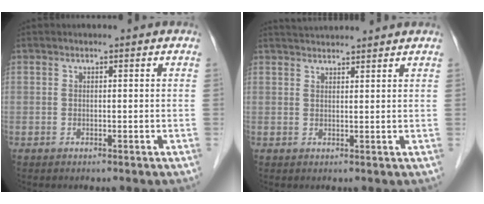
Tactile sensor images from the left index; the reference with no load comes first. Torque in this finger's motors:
{"motor_torque": [-0.40, -0.99, 0.17, 0.09]}